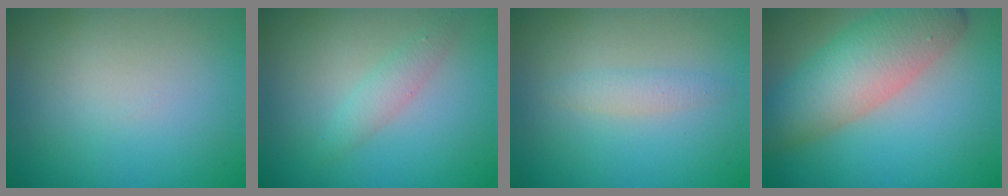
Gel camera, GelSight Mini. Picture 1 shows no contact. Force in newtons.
{"total": 1.6, "press": 1.6, "slide": 0.1}
{"total": 1.3, "press": 1.3, "slide": 0.1}
{"total": 7.6, "press": 7.6, "slide": 0.4}